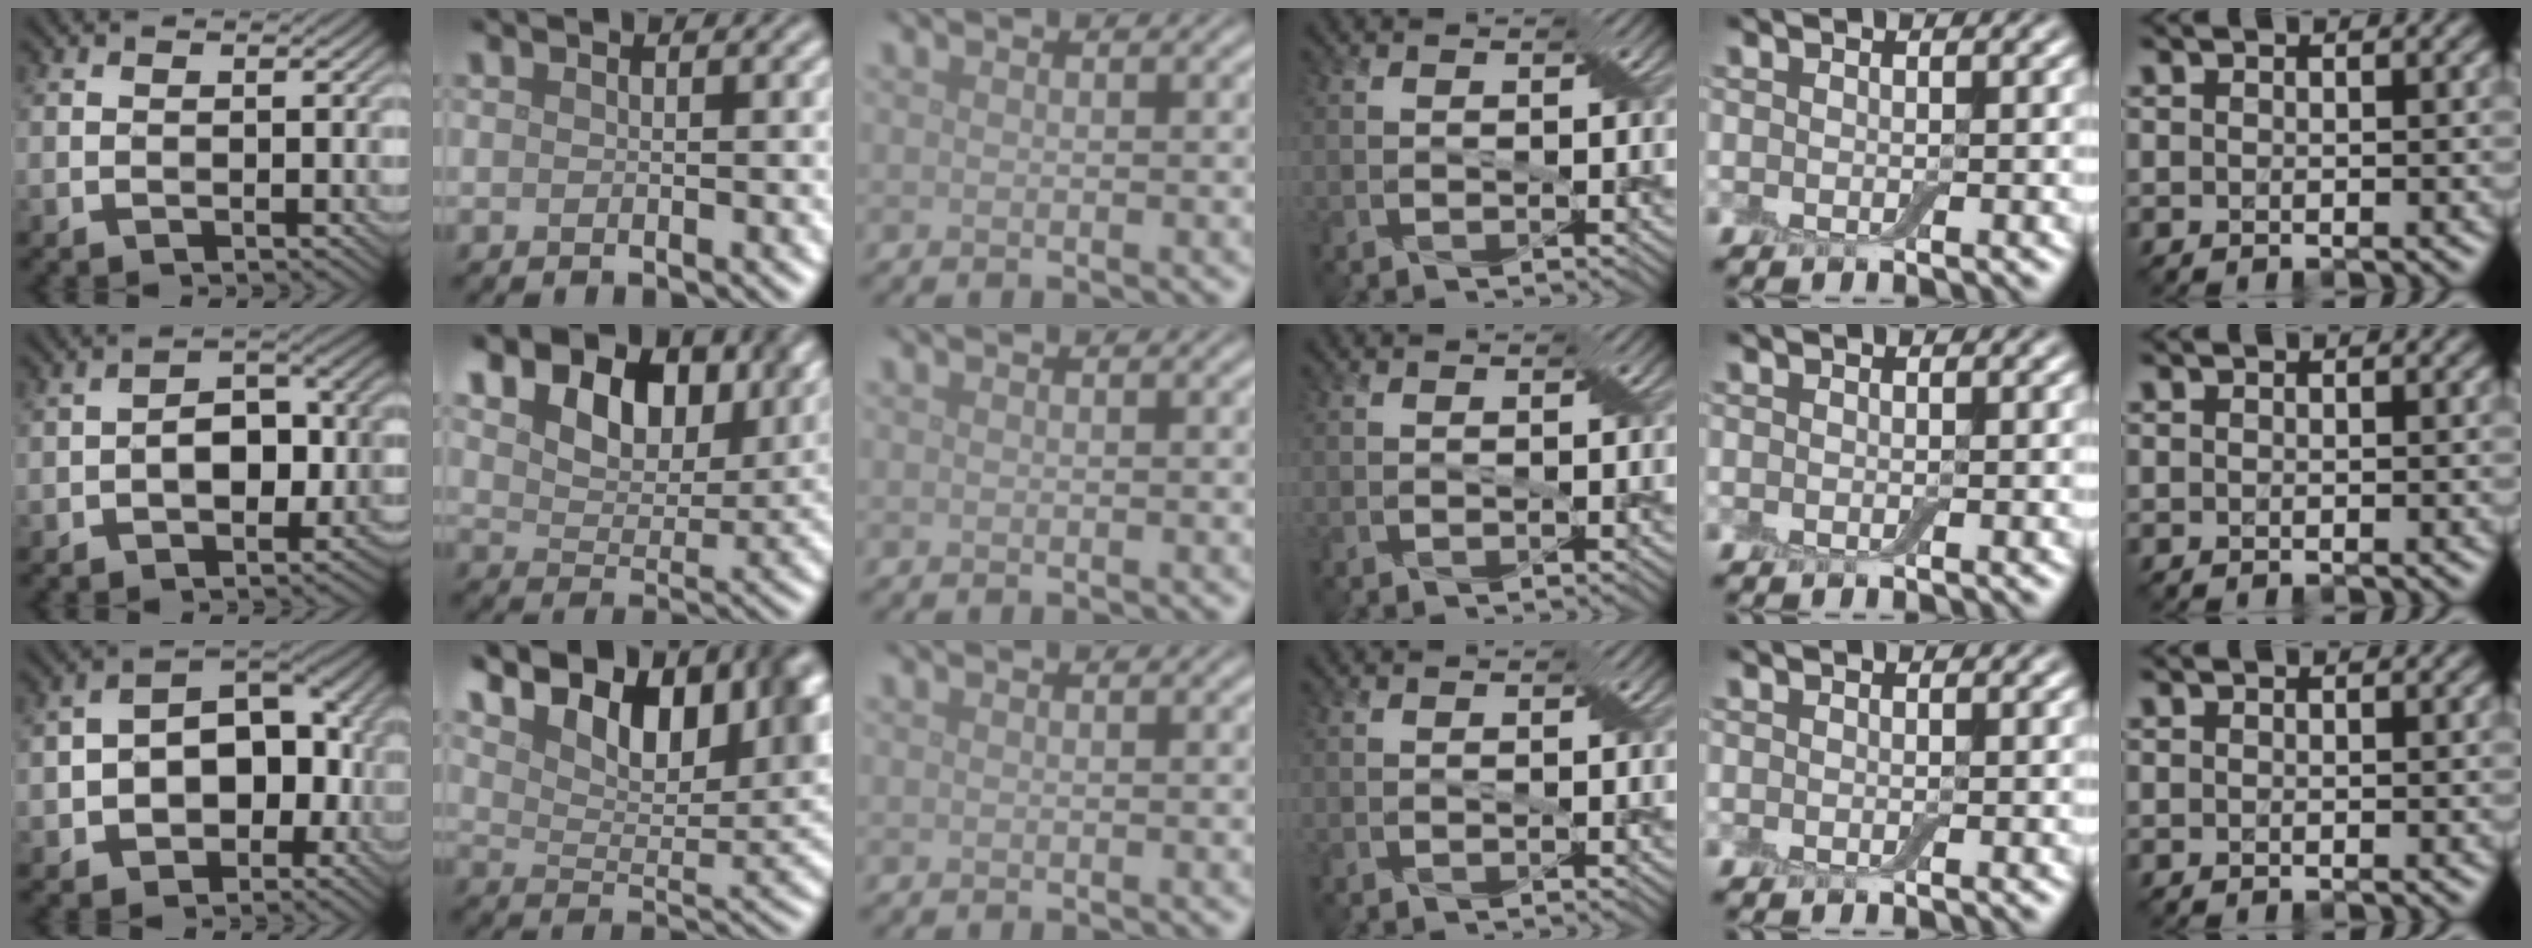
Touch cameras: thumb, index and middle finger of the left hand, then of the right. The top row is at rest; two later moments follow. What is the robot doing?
{"motion": "insert", "object": "backpack"}